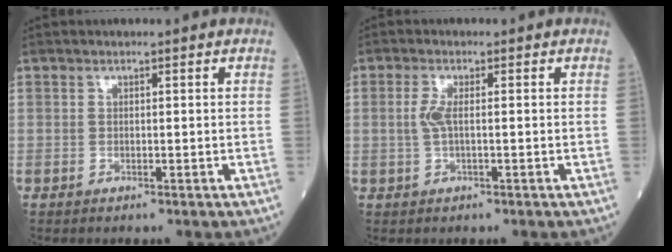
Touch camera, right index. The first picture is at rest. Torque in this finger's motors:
{"motor_torque": [0.12, 0.03, 0.10, 0.06]}